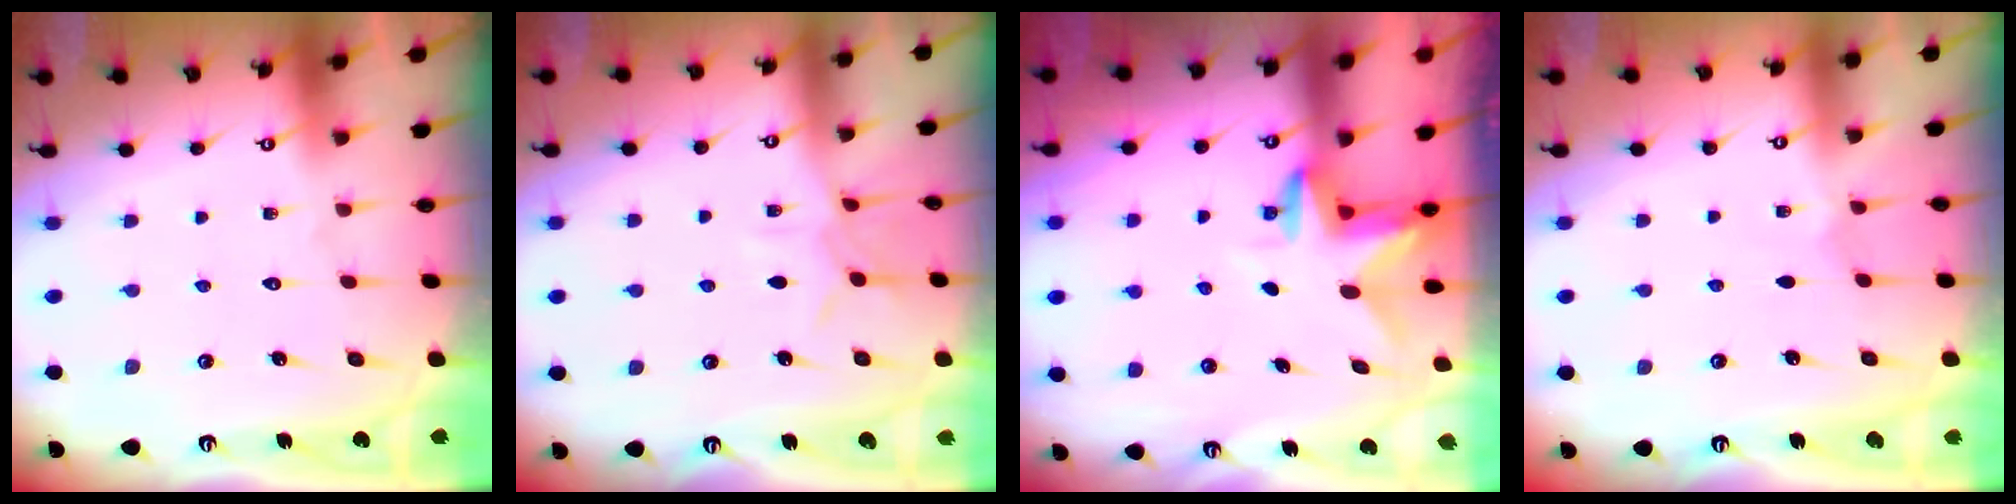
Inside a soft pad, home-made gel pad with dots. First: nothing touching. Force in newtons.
{"total": 5.9, "press": 5.9, "slide": 0.5}
{"total": 3.0, "press": 3.0, "slide": 0.3}
{"total": 0.6, "press": 0.6, "slide": 0.2}